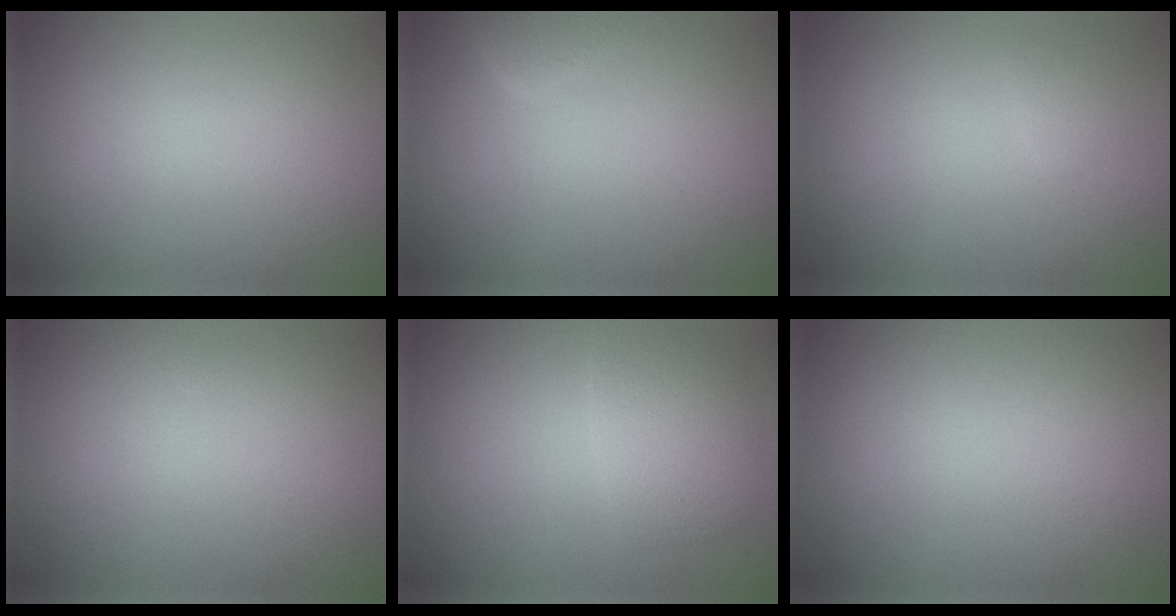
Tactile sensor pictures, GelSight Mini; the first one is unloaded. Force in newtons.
{"total": 2.8, "press": 2.8, "slide": 0.2}
{"total": 0.6, "press": 0.6, "slide": 0.0}
{"total": 0.0}
{"total": 2.9, "press": 2.9, "slide": 0.1}
{"total": 0.0}